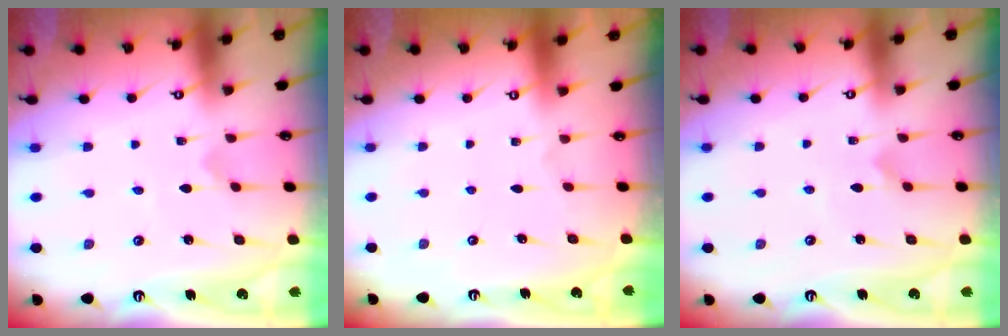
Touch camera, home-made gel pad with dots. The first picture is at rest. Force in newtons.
{"total": 0.0}
{"total": 2.8, "press": 2.8, "slide": 0.2}